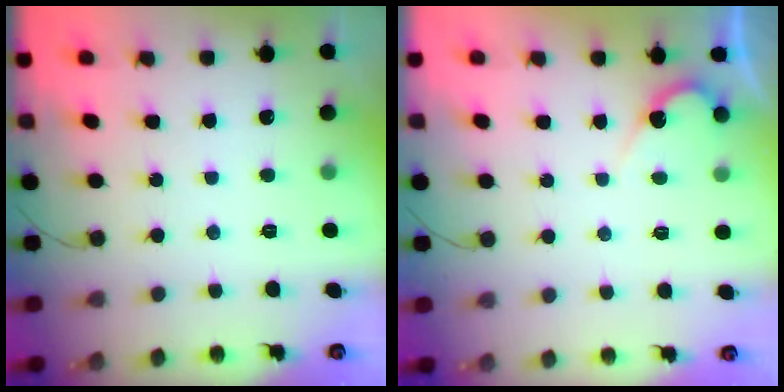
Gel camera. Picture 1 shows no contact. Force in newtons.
{"total": 3.6, "press": 3.6, "slide": 0.2}